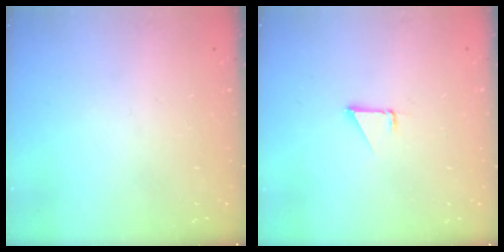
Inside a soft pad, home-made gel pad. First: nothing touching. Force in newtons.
{"total": 1.4, "press": 1.3, "slide": 0.1}